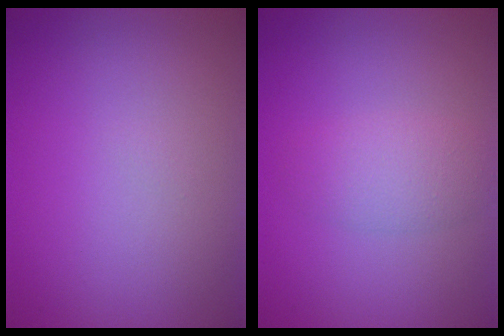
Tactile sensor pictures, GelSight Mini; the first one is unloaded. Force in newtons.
{"total": 2.5, "press": 2.5, "slide": 0.2}